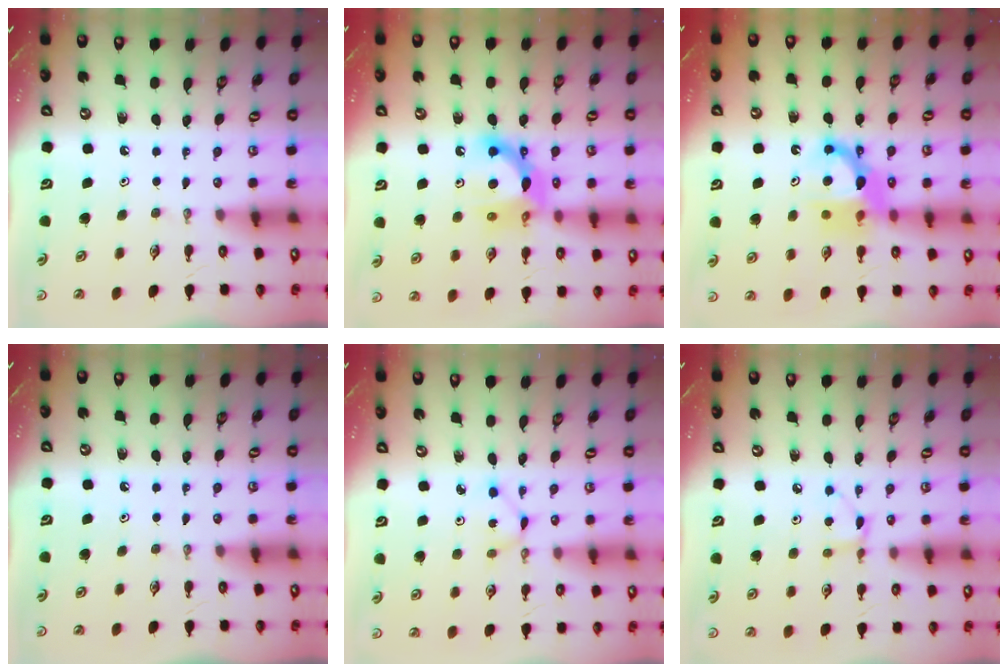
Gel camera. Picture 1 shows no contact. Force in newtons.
{"total": 12.9, "press": 12.9, "slide": 1.1}
{"total": 10.6, "press": 10.3, "slide": 2.1}
{"total": 0.0}
{"total": 1.6, "press": 1.6, "slide": 0.2}
{"total": 5.6, "press": 5.5, "slide": 0.7}